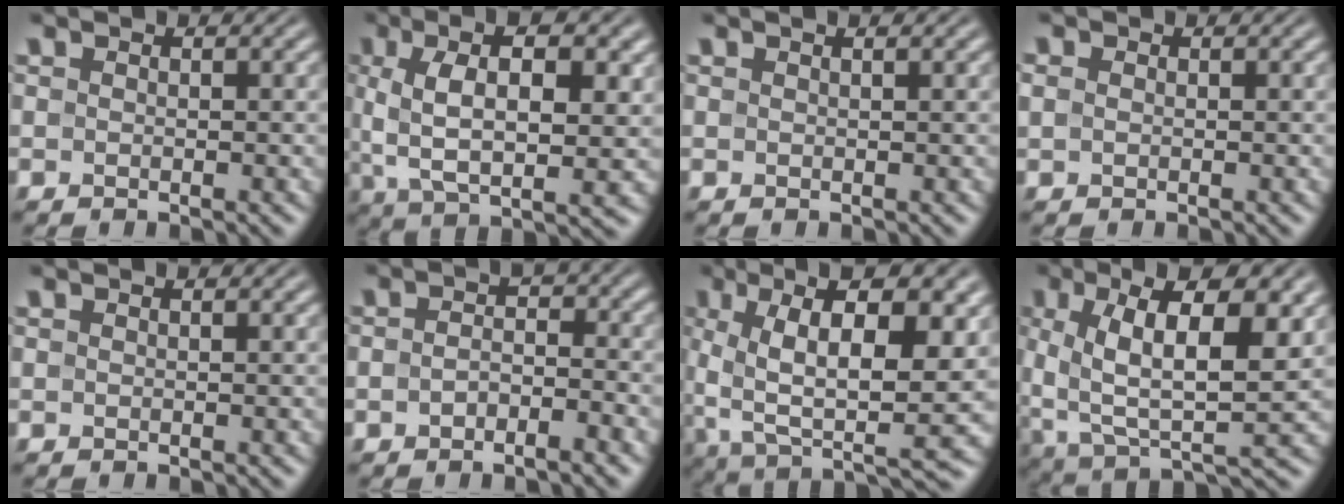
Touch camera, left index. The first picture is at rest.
{"total": 9.0, "force": [1.7, 3.8, 7.9], "torque": [-0.149, -0.001, 0.025]}
{"total": 1.2, "force": [0.7, 0.3, 0.9], "torque": [-0.011, 0.002, 0.003]}
{"total": 0.8, "force": [0.1, 0.7, 0.4], "torque": [-0.009, 0.000, 0.003]}
{"total": 0.0}
{"total": 2.9, "force": [-1.1, 1.1, 2.5], "torque": [-0.043, 0.001, -0.022]}
{"total": 13.4, "force": [2.1, 5.1, 12.2], "torque": [-0.210, -0.007, 0.045]}
{"total": 11.5, "force": [2.8, 4.2, 10.3], "torque": [-0.183, -0.002, 0.047]}